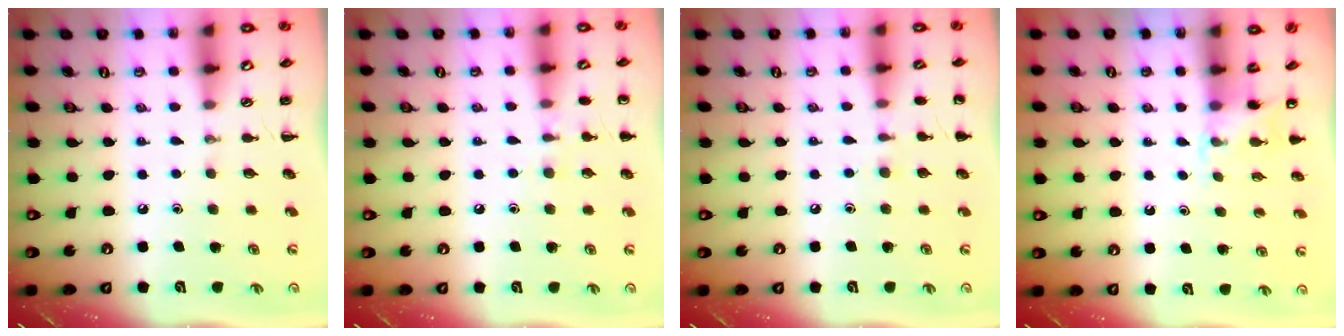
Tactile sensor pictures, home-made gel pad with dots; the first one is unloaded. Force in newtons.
{"total": 6.3, "press": 5.9, "slide": 2.0}
{"total": 5.8, "press": 5.5, "slide": 1.8}
{"total": 4.4, "press": 4.2, "slide": 1.2}